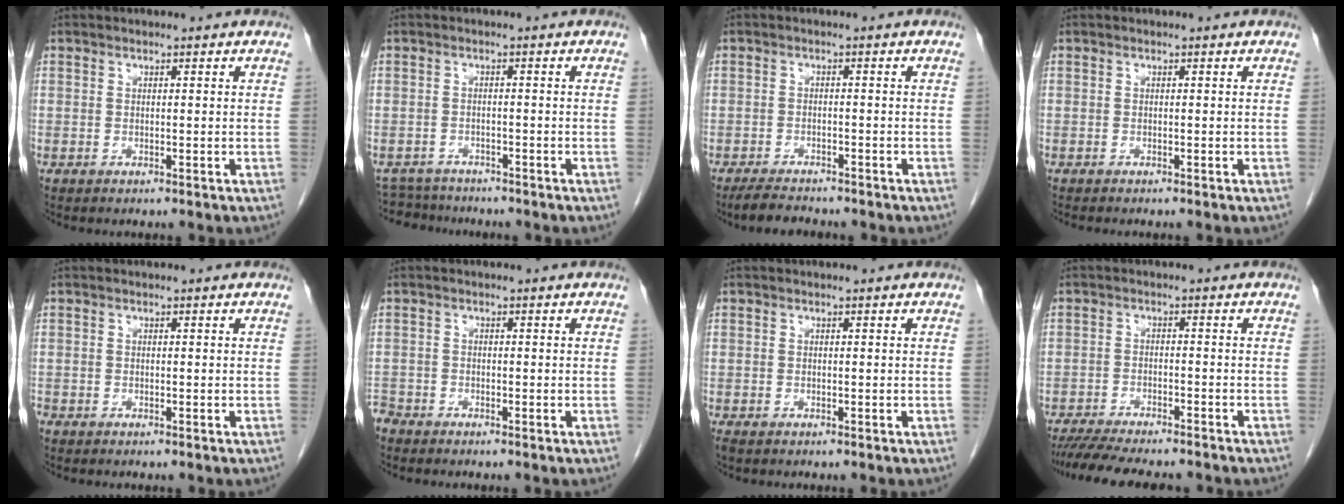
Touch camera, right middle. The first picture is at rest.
{"total": 5.1, "force": [-4.9, 1.3, -0.2], "torque": [0.006, 0.000, -0.081]}
{"total": 4.0, "force": [-3.7, 0.9, 1.5], "torque": [-0.030, -0.011, -0.064]}
{"total": 0.7, "force": [-0.6, -0.2, 0.3], "torque": [-0.003, 0.000, -0.011]}
{"total": 0.0}
{"total": 2.0, "force": [-1.9, 0.5, -0.1], "torque": [0.000, -0.005, -0.037]}
{"total": 1.0, "force": [-0.8, 0.4, 0.5], "torque": [-0.012, -0.003, -0.012]}
{"total": 12.4, "force": [-11.0, 1.8, 5.5], "torque": [-0.080, -0.011, -0.160]}